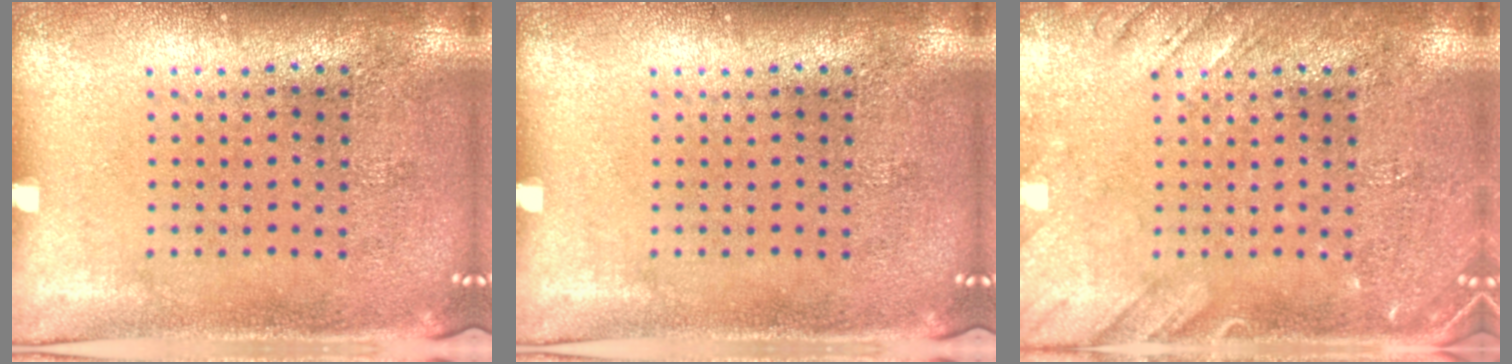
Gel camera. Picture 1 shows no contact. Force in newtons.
{"total": 0.0}
{"total": 2.3, "press": 2.3, "slide": 0.3}